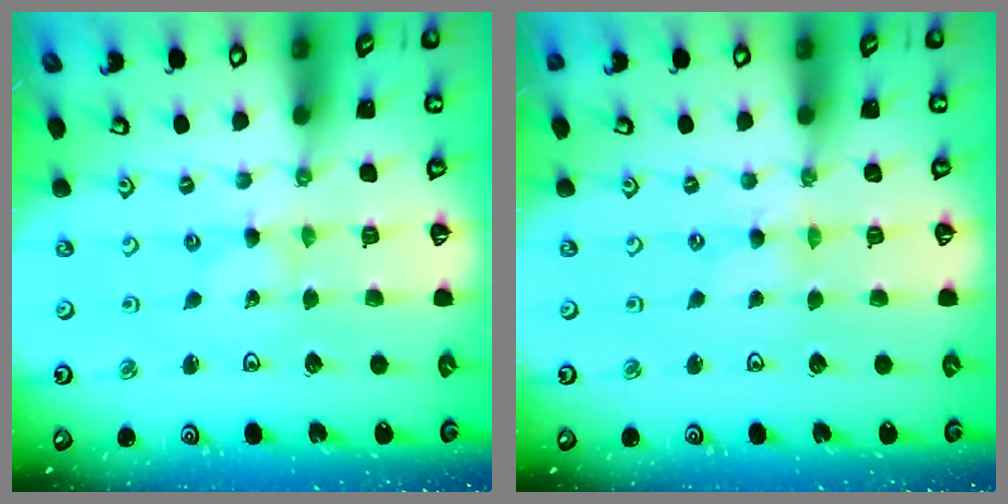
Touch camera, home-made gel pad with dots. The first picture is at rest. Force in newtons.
{"total": 0.0}